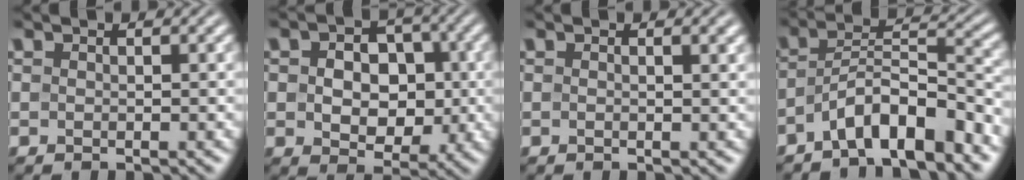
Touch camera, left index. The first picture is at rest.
{"total": 6.6, "force": [0.0, 5.0, 4.3], "torque": [-0.063, 0.002, -0.003]}
{"total": 1.4, "force": [0.4, 0.5, 1.3], "torque": [-0.016, 0.000, -0.002]}
{"total": 6.8, "force": [-4.7, 2.0, 4.5], "torque": [-0.075, 0.008, -0.087]}